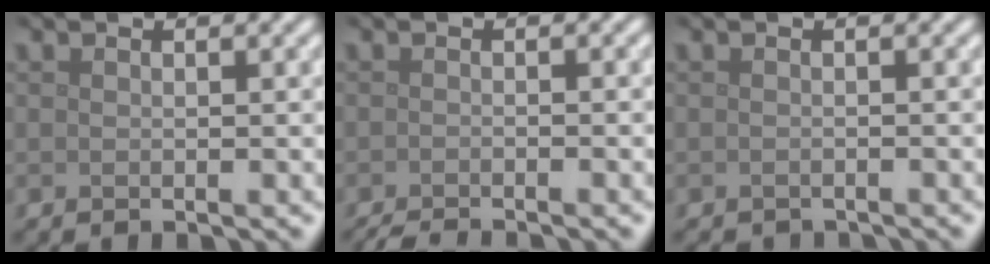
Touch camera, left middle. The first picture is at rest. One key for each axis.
{"total": 2.5, "fx": -2.3, "fy": 0.2, "fz": 1.0, "tx": -0.017, "ty": -0.004, "tz": -0.043}
{"total": 1.3, "fx": -1.3, "fy": 0.1, "fz": 0.0, "tx": 0.004, "ty": -0.006, "tz": -0.018}